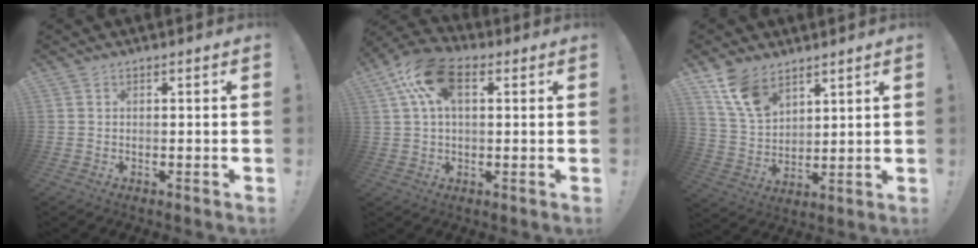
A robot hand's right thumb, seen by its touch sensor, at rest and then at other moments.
{"total": 13.5, "force": [4.4, 7.9, 10.0], "torque": [-0.177, -0.003, 0.083]}
{"total": 11.4, "force": [7.9, 6.2, 5.4], "torque": [-0.107, -0.041, 0.158]}